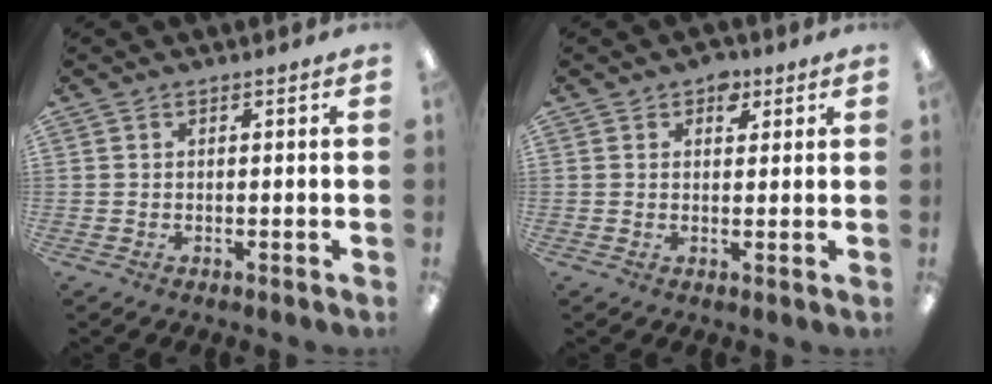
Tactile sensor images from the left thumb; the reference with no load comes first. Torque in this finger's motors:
{"motor_torque": [0.35, 0.21, 0.72, -0.24, 0.00]}